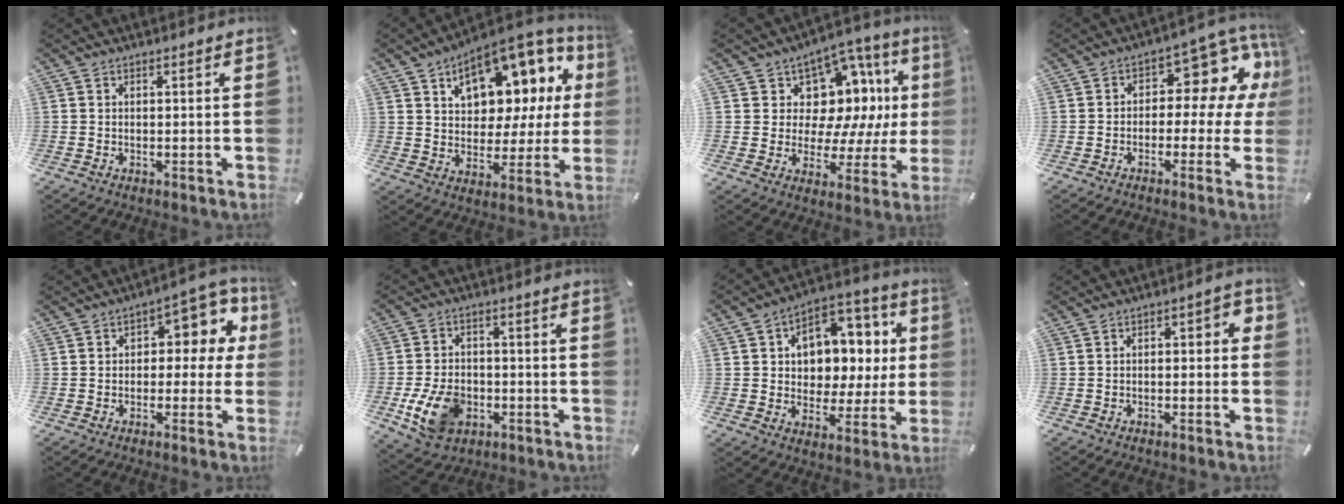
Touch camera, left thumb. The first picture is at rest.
{"total": 14.3, "force": [8.6, 8.9, 7.2], "torque": [-0.102, -0.062, 0.150]}
{"total": 13.2, "force": [4.7, 10.3, 6.8], "torque": [-0.090, -0.055, 0.086]}
{"total": 11.6, "force": [4.0, 6.7, 8.7], "torque": [-0.105, -0.035, 0.062]}
{"total": 9.2, "force": [2.5, 5.6, 6.9], "torque": [-0.079, -0.018, 0.035]}
{"total": 11.3, "force": [-3.6, 8.2, 7.0], "torque": [-0.145, 0.010, -0.060]}
{"total": 10.2, "force": [1.9, 8.9, 4.5], "torque": [-0.061, -0.025, 0.041]}
{"total": 3.3, "force": [-1.5, 1.4, 2.6], "torque": [-0.043, 0.016, -0.029]}